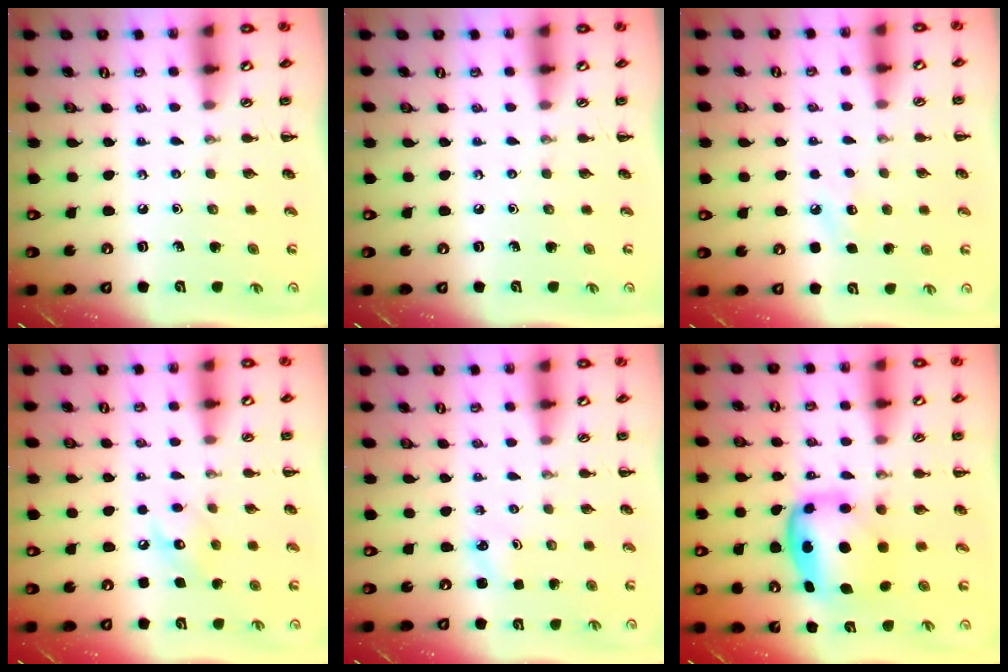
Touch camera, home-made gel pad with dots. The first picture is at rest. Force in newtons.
{"total": 0.0}
{"total": 6.4, "press": 6.2, "slide": 1.6}
{"total": 8.0, "press": 8.0, "slide": 0.7}
{"total": 1.4, "press": 1.4, "slide": 0.4}
{"total": 6.5, "press": 6.3, "slide": 1.6}